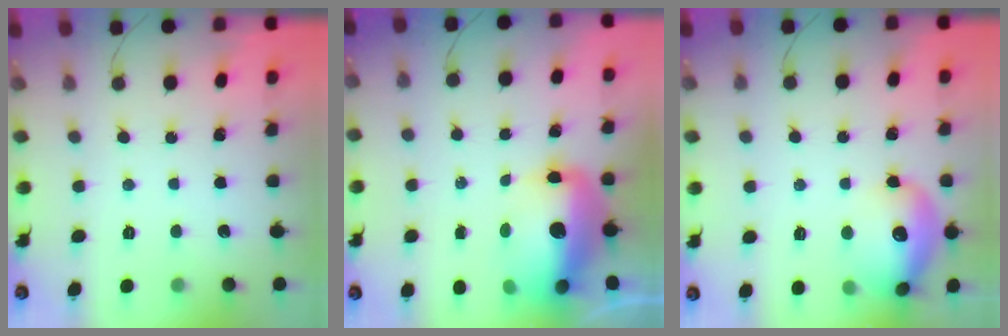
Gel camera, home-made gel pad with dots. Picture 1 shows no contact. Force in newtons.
{"total": 15.5, "press": 15.1, "slide": 3.5}
{"total": 15.1, "press": 15.0, "slide": 1.6}